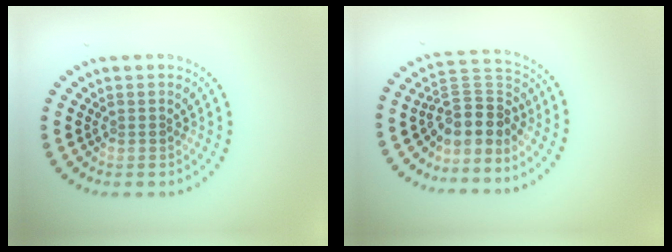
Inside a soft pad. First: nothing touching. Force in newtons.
{"total": 3.9, "press": 3.0, "slide": 2.5}